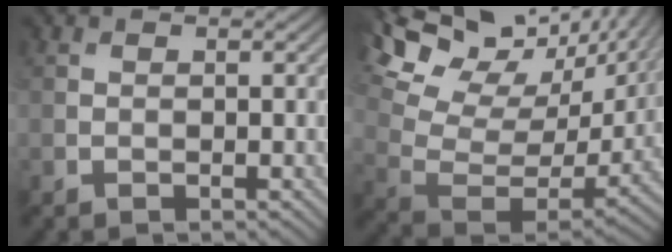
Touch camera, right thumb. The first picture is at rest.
{"total": 18.7, "force": [13.1, 8.0, 10.7], "torque": [-0.233, 0.034, 0.216]}